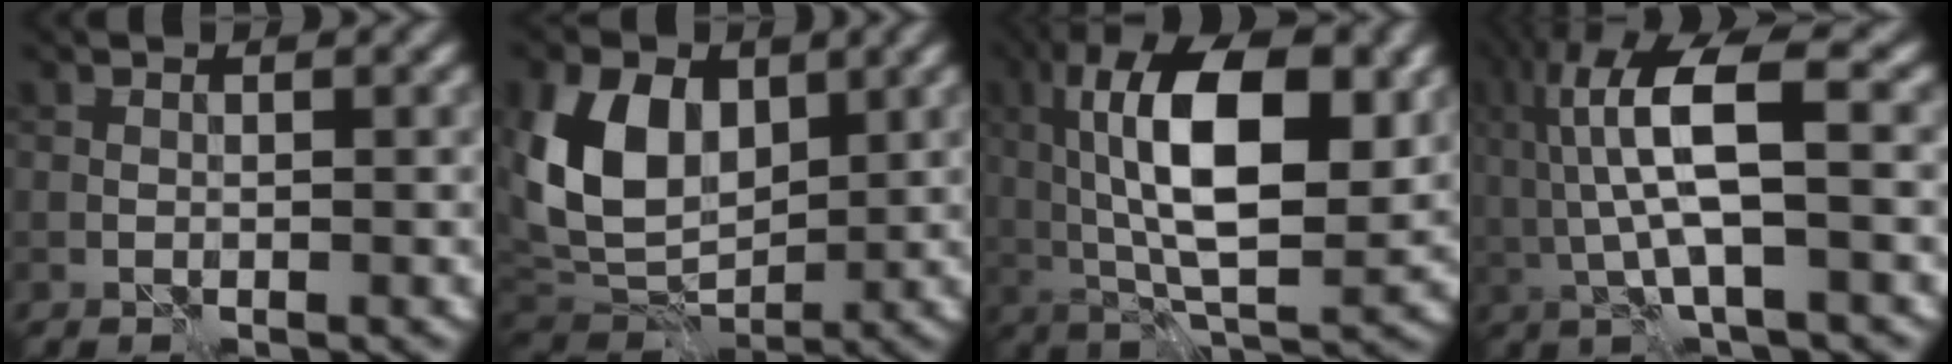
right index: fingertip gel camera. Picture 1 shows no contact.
{"total": 8.1, "force": [1.8, 5.8, 5.4], "torque": [-0.113, -0.008, 0.032]}
{"total": 12.6, "force": [2.4, 5.1, 11.3], "torque": [-0.188, 0.010, 0.038]}
{"total": 8.4, "force": [1.3, 2.3, 8.0], "torque": [-0.162, 0.012, 0.025]}